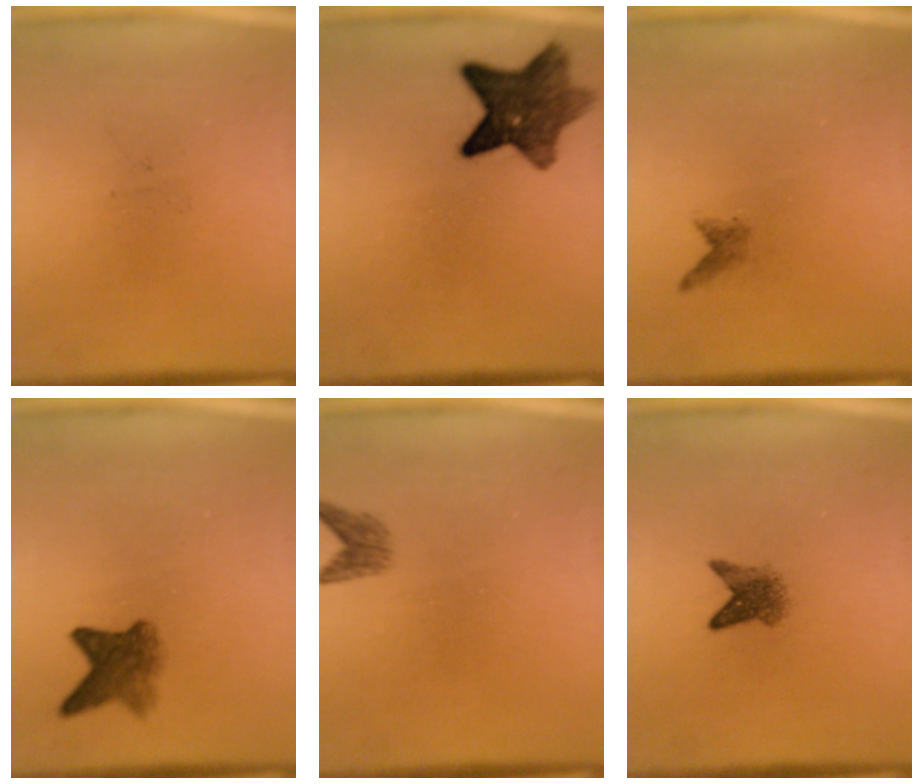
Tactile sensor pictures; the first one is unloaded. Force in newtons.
{"total": 9.0}
{"total": 1.0}
{"total": 4.3}
{"total": 1.8}
{"total": 3.1}